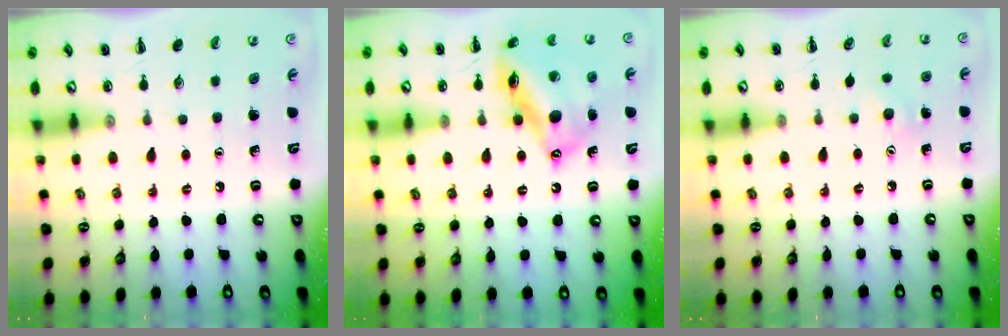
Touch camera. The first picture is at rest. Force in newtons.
{"total": 17.0, "press": 16.7, "slide": 3.4}
{"total": 5.6, "press": 5.4, "slide": 1.6}